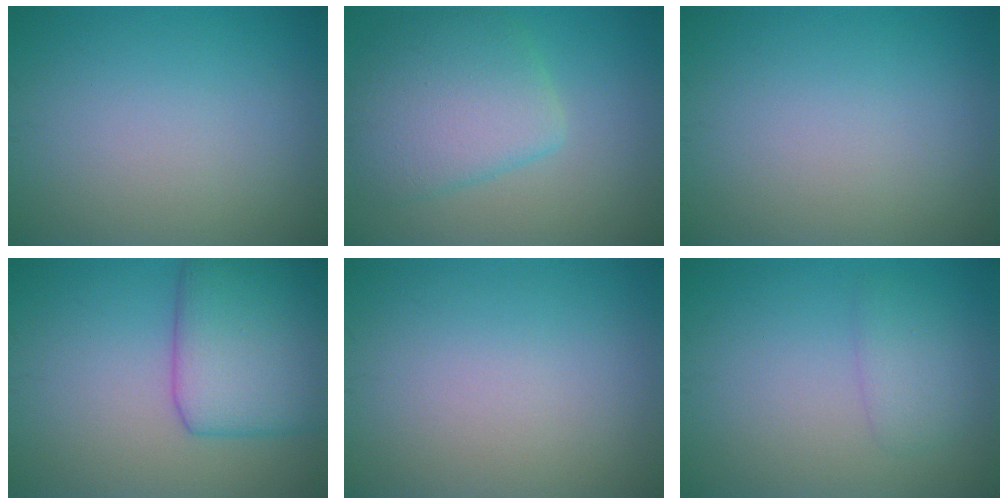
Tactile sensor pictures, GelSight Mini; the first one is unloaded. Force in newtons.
{"total": 6.3, "press": 6.3, "slide": 0.3}
{"total": 0.0}
{"total": 7.7, "press": 7.6, "slide": 0.2}
{"total": 0.0}
{"total": 1.9, "press": 1.9, "slide": 0.1}